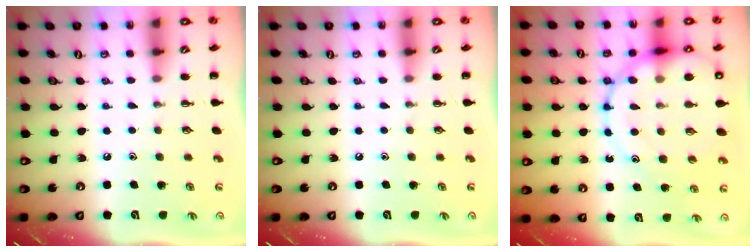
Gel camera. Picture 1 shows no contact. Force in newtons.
{"total": 0.0}
{"total": 20.3, "press": 20.1, "slide": 3.0}